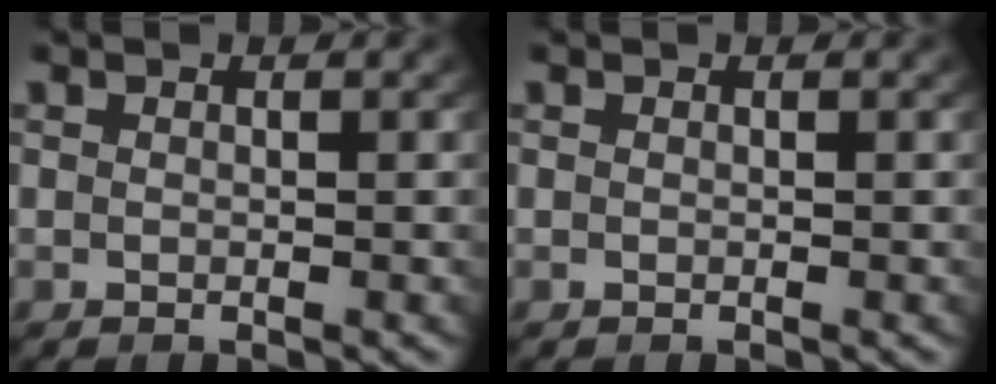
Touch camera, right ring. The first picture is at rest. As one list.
[{"total": 0.0}]